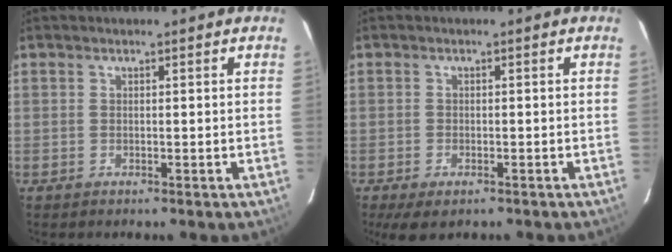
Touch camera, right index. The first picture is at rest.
{"total": 4.4, "force": [-2.8, 2.2, 2.5], "torque": [-0.055, -0.017, -0.046]}